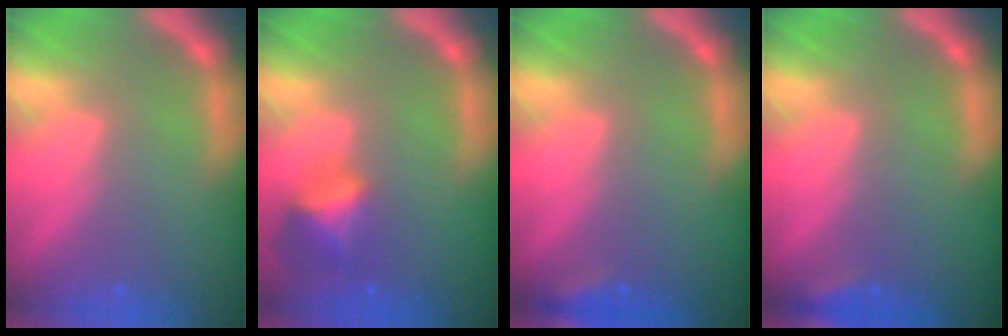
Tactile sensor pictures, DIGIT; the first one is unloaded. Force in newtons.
{"total": 3.5}
{"total": 1.9}
{"total": 1.9}